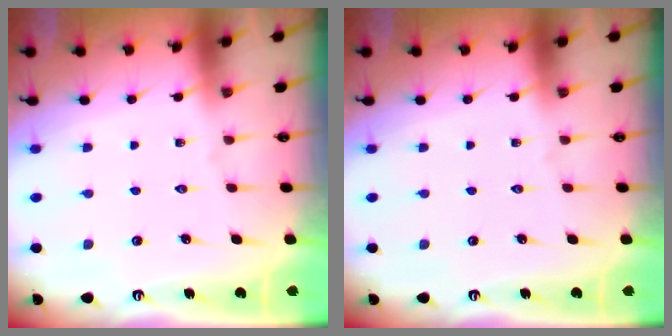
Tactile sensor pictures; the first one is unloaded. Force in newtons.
{"total": 0.0}